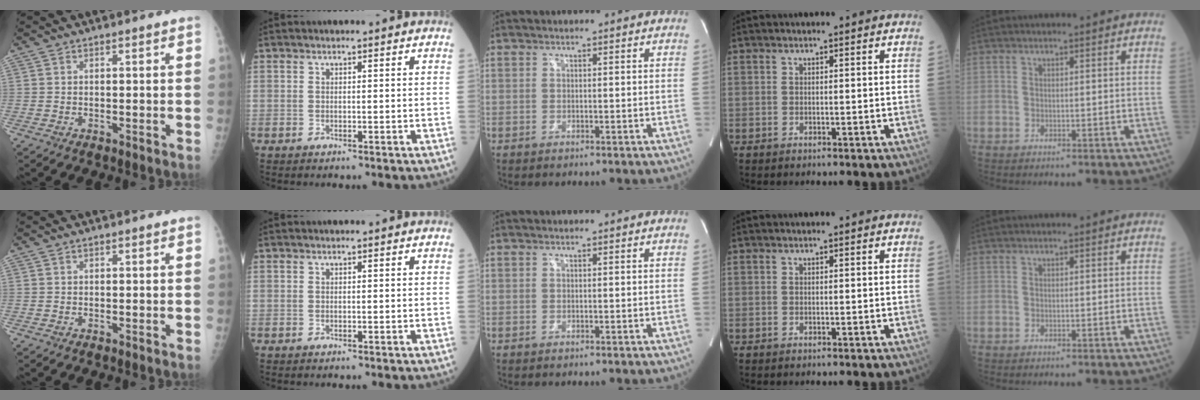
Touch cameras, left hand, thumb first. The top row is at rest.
{}